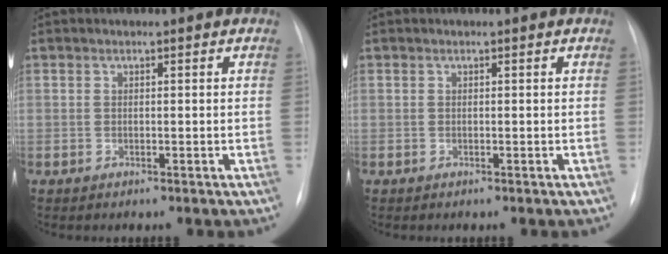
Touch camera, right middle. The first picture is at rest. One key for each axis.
{"total": 0.0}